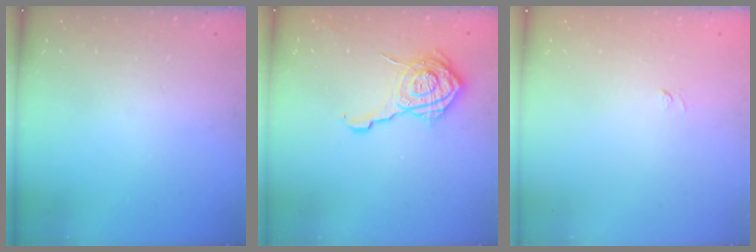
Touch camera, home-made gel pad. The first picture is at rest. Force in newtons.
{"total": 18.1, "press": 18.1, "slide": 0.8}
{"total": 3.3, "press": 3.1, "slide": 1.0}